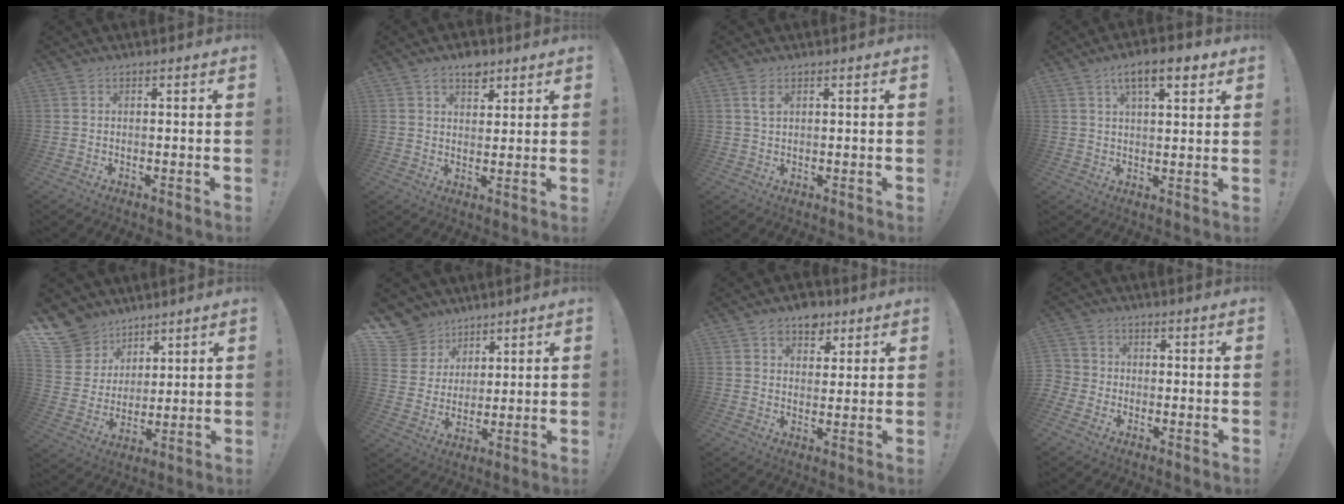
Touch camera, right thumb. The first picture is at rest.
{"total": 4.8, "force": [3.7, 2.6, 1.6], "torque": [-0.011, -0.022, 0.064]}
{"total": 2.4, "force": [1.1, 1.0, 1.8], "torque": [-0.034, -0.002, 0.018]}
{"total": 9.0, "force": [4.9, 3.2, 6.8], "torque": [-0.098, -0.014, 0.080]}
{"total": 11.3, "force": [7.9, 8.0, 1.5], "torque": [-0.044, -0.059, 0.162]}
{"total": 9.6, "force": [6.3, 7.1, 1.0], "torque": [-0.029, -0.049, 0.130]}
{"total": 7.5, "force": [4.6, 5.5, 2.0], "torque": [-0.014, -0.029, 0.086]}
{"total": 3.9, "force": [-1.5, 3.5, 0.9], "torque": [-0.023, 0.012, -0.028]}